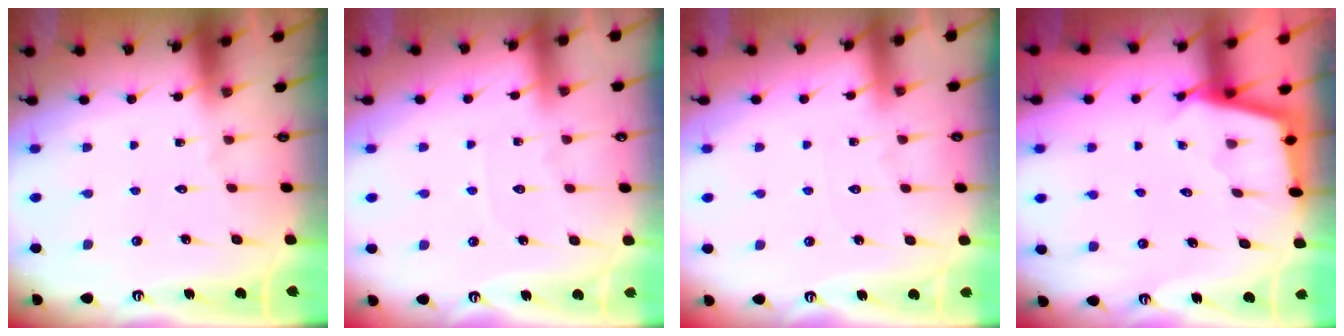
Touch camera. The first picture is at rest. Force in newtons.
{"total": 2.1, "press": 2.1, "slide": 0.4}
{"total": 2.9, "press": 2.9, "slide": 0.5}
{"total": 2.3, "press": 2.3, "slide": 0.2}